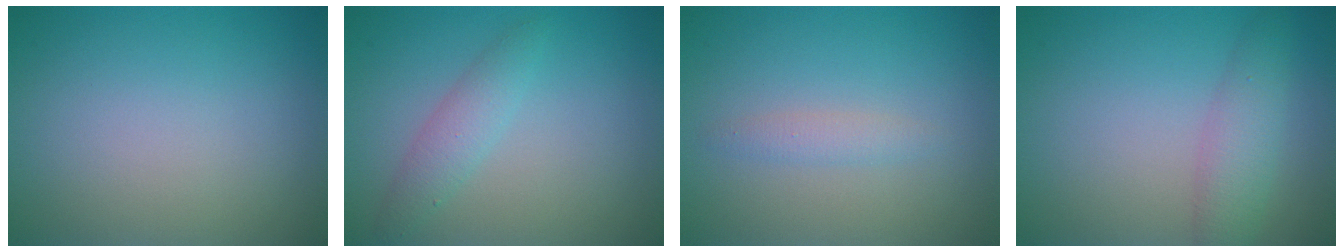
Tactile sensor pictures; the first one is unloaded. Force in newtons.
{"total": 2.1, "press": 2.1, "slide": 0.1}
{"total": 1.2, "press": 1.2, "slide": 0.0}
{"total": 2.9, "press": 2.9, "slide": 0.1}